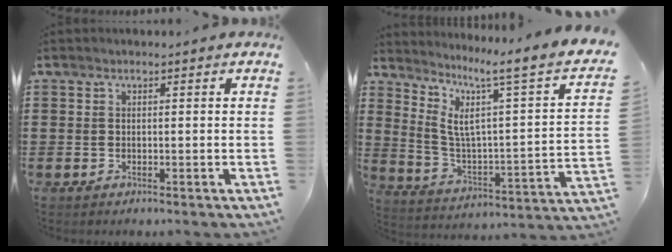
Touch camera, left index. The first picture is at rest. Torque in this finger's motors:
{"motor_torque": [1.15, -0.99, 0.20, 0.16]}